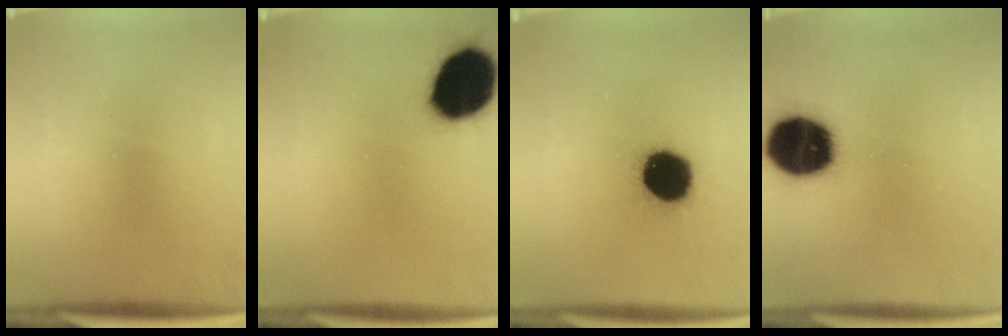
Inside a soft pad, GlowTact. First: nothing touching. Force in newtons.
{"total": 18.5}
{"total": 16.0}
{"total": 19.8}